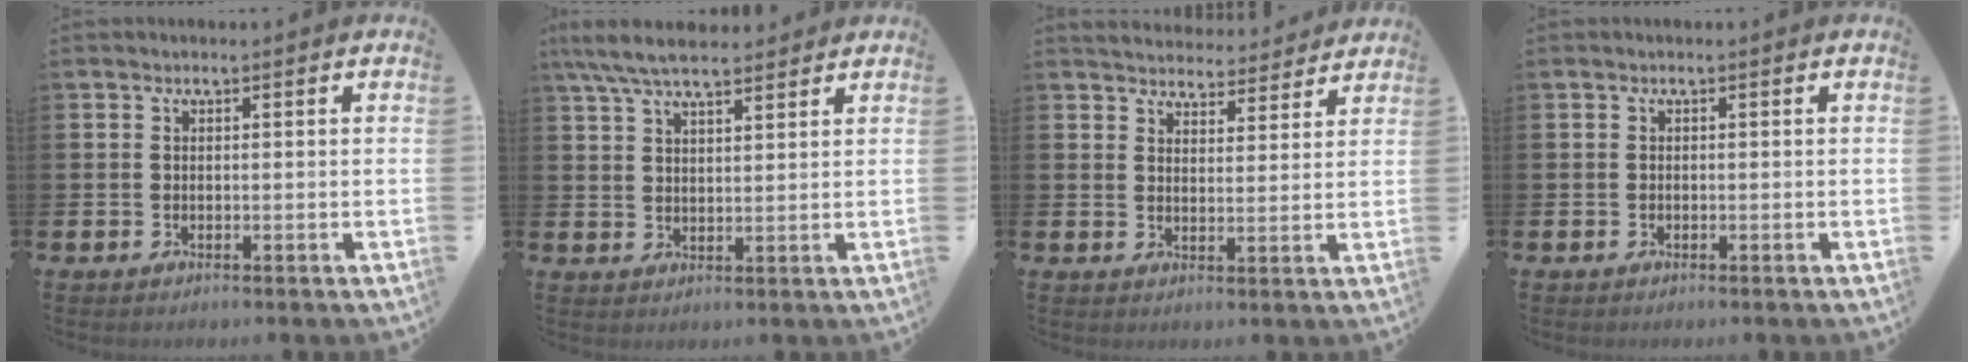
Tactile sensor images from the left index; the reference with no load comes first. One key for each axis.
{"total": 6.4, "fx": 5.7, "fy": 1.4, "fz": 2.7, "tx": -0.068, "ty": -0.015, "tz": 0.105}
{"total": 4.5, "fx": 4.4, "fy": 0.8, "fz": -0.2, "tx": -0.004, "ty": -0.035, "tz": 0.077}
{"total": 0.0}